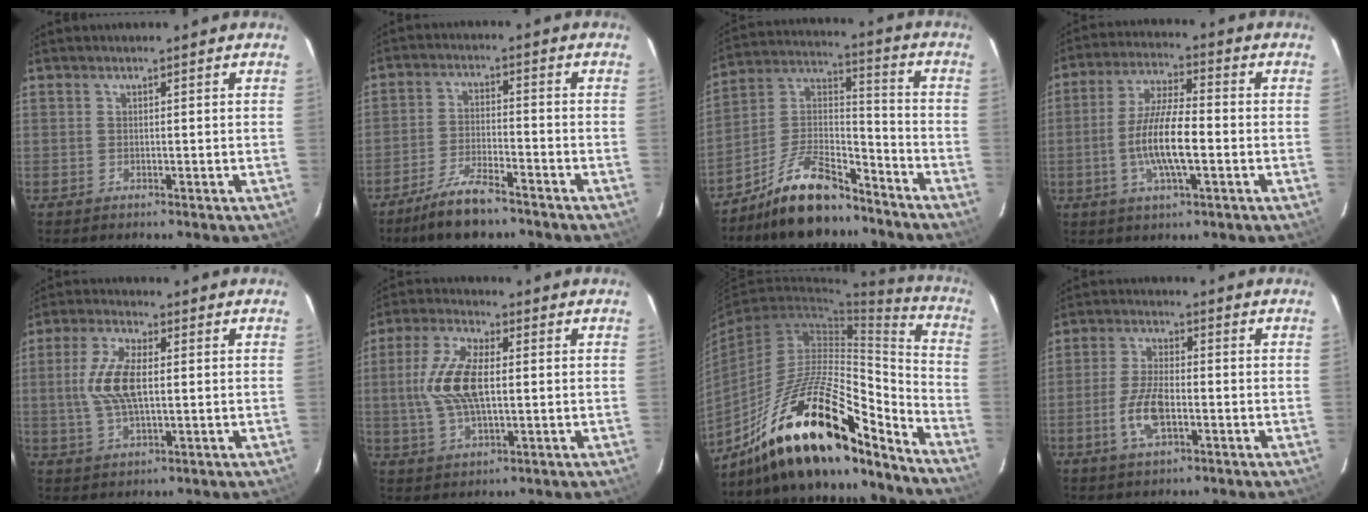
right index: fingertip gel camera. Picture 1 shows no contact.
{"total": 9.2, "force": [-7.3, 2.3, 5.1], "torque": [-0.118, -0.007, -0.131]}
{"total": 15.2, "force": [-11.2, 5.5, 8.8], "torque": [-0.179, 0.028, -0.197]}
{"total": 11.1, "force": [-2.6, 2.5, 10.5], "torque": [-0.208, -0.002, -0.048]}
{"total": 9.3, "force": [0.6, 3.9, 8.5], "torque": [-0.174, 0.006, 0.013]}
{"total": 11.3, "force": [0.6, 4.9, 10.2], "torque": [-0.214, 0.009, 0.012]}
{"total": 22.9, "force": [-16.6, 6.5, 14.3], "torque": [-0.246, 0.004, -0.292]}
{"total": 7.5, "force": [-2.6, 3.2, 6.3], "torque": [-0.135, 0.000, -0.049]}